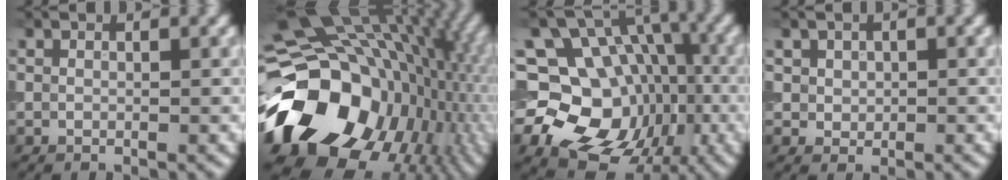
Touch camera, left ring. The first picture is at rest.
{"total": 19.8, "force": [-2.9, 15.0, 12.6], "torque": [-0.241, -0.043, -0.026]}
{"total": 16.4, "force": [-3.4, 14.0, 7.9], "torque": [-0.133, -0.009, -0.062]}
{"total": 2.0, "force": [0.7, 1.7, 0.7], "torque": [-0.013, 0.001, 0.018]}